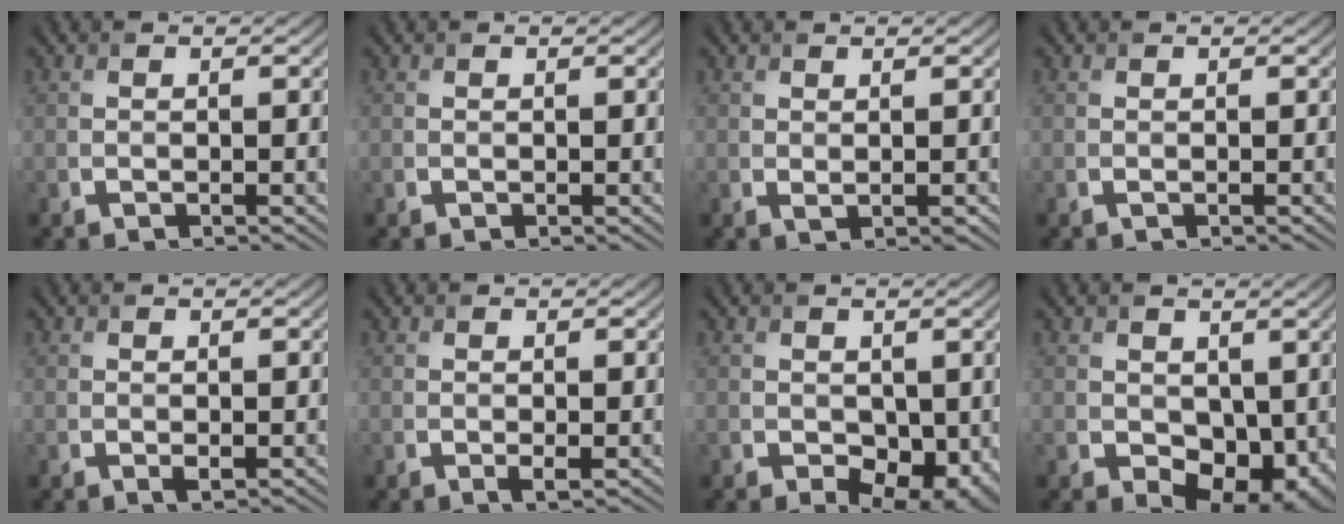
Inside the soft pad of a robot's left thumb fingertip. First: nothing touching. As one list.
[{"total": 0.0}, {"total": 0.9, "force": [0.4, 0.2, 0.8], "torque": [-0.015, -0.003, 0.011]}, {"total": 0.0}, {"total": 0.6, "force": [-0.1, 0.3, 0.6], "torque": [-0.012, -0.005, -0.002]}, {"total": 0.8, "force": [-0.1, 0.1, 0.8], "torque": [-0.016, -0.006, -0.003]}, {"total": 5.2, "force": [-0.7, 3.4, 3.8], "torque": [-0.064, -0.022, -0.006]}, {"total": 6.9, "force": [0.0, 5.0, 4.8], "torque": [-0.083, -0.029, 0.008]}]